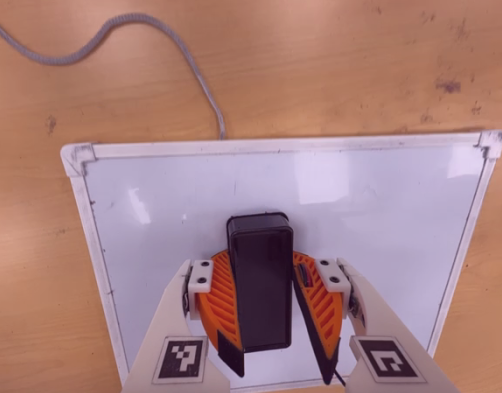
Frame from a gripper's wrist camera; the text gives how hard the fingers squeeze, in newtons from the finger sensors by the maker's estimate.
{"total": 14.4, "left": 16.0, "right": 12.7}